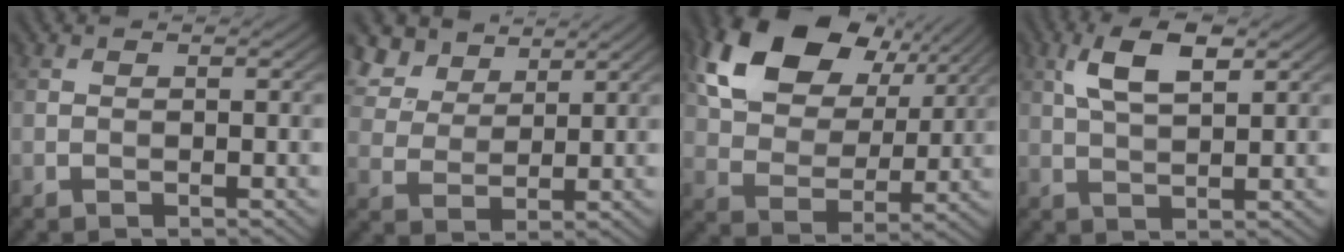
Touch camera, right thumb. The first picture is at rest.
{"total": 7.9, "force": [5.3, 4.5, 3.7], "torque": [-0.104, 0.008, 0.108]}
{"total": 15.9, "force": [8.0, 10.2, 9.3], "torque": [-0.196, 0.013, 0.144]}
{"total": 6.2, "force": [2.7, 2.3, 5.1], "torque": [-0.108, 0.007, 0.051]}